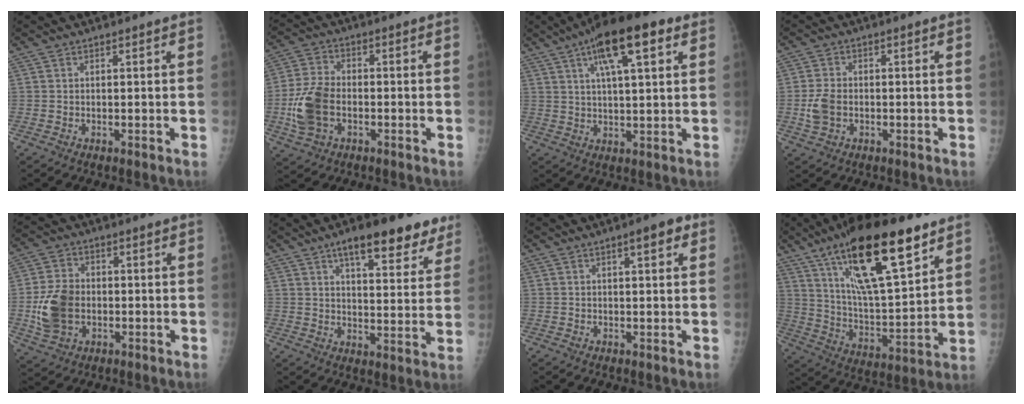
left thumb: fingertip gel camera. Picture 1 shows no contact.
{"total": 9.9, "force": [-2.5, 6.5, 7.0], "torque": [-0.146, 0.012, -0.049]}
{"total": 14.0, "force": [6.6, 4.2, 11.6], "torque": [-0.175, 0.002, 0.102]}
{"total": 4.5, "force": [-1.1, 3.2, 3.0], "torque": [-0.066, 0.007, -0.020]}
{"total": 9.9, "force": [-1.5, 7.3, 6.5], "torque": [-0.119, 0.006, -0.025]}
{"total": 11.3, "force": [7.3, 4.0, 7.6], "torque": [-0.074, -0.029, 0.102]}
{"total": 3.5, "force": [1.5, 1.1, 2.9], "torque": [-0.034, 0.000, 0.017]}
{"total": 24.5, "force": [13.9, 7.2, 18.9], "torque": [-0.302, -0.045, 0.244]}